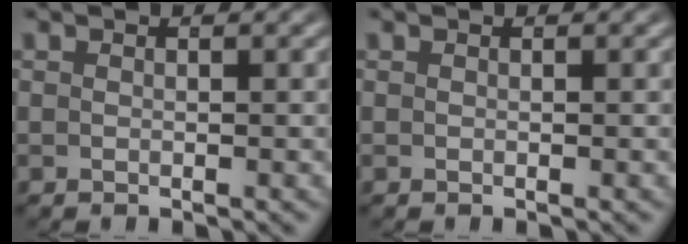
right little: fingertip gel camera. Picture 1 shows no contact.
{"total": 0.0}